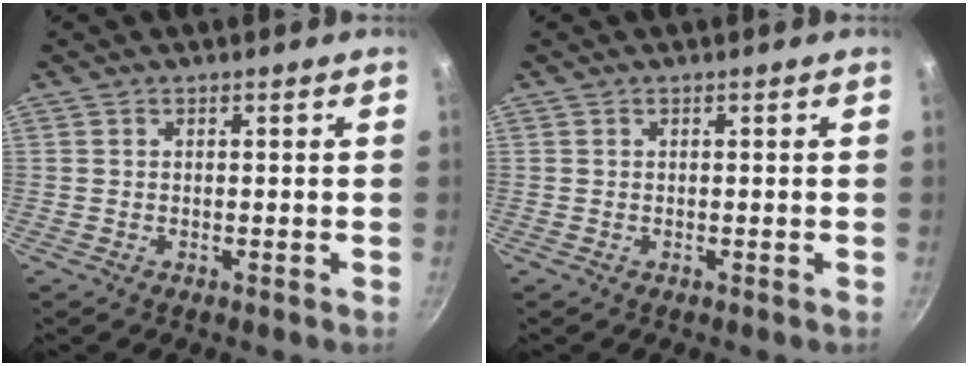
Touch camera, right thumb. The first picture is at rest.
{"total": 0.0}